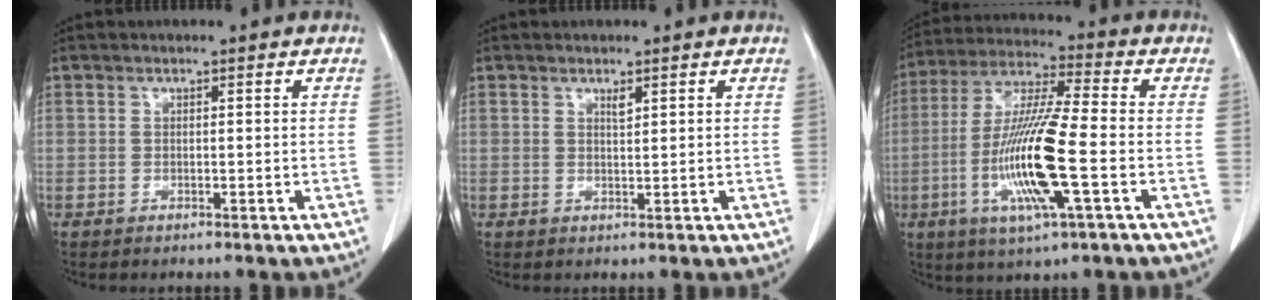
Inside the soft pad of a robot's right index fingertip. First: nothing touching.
{"total": 1.0, "force": [0.7, 0.2, 0.7], "torque": [-0.016, -0.006, 0.013]}
{"total": 14.9, "force": [-3.7, 0.7, 14.4], "torque": [-0.294, -0.014, -0.074]}